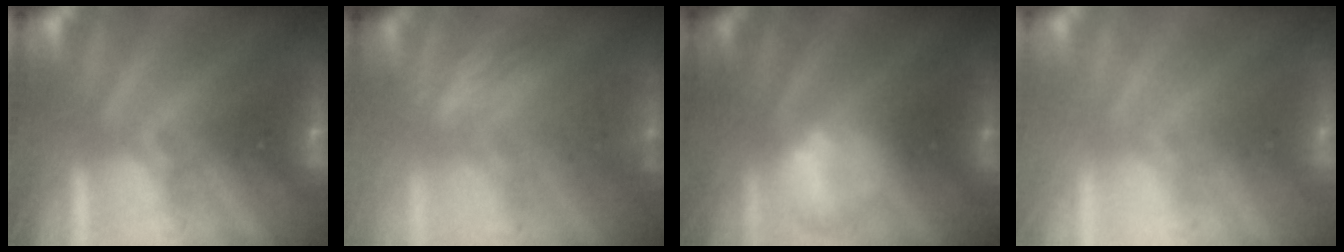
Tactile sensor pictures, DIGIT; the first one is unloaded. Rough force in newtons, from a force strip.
{"total": 2.9}
{"total": 2.4}
{"total": 2.8}